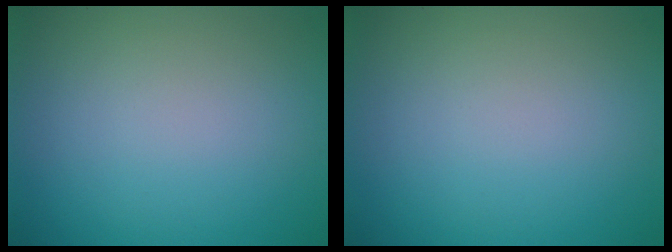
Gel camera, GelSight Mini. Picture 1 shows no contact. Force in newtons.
{"total": 0.0}